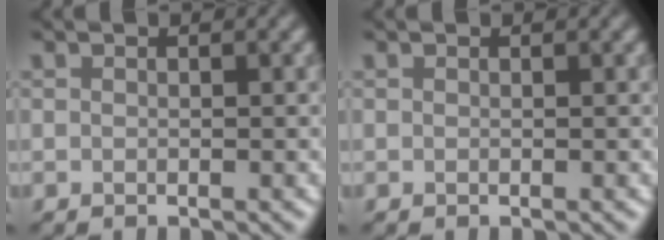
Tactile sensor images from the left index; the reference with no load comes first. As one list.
[{"total": 0.0}]